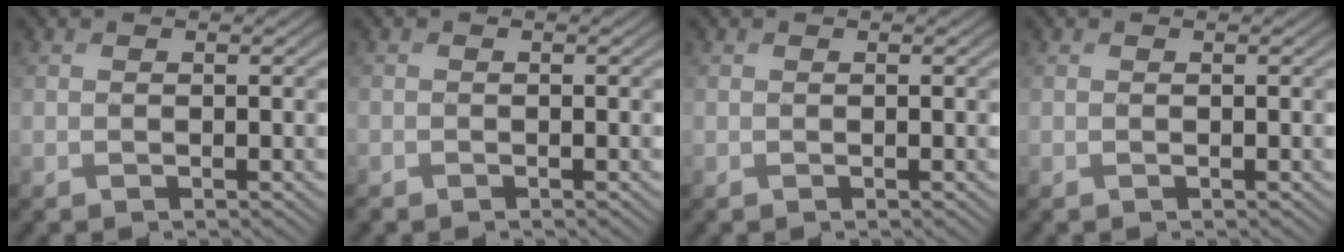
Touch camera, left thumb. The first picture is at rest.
{"total": 0.8, "force": [-0.7, 0.4, 0.0], "torque": [-0.002, -0.003, -0.015]}
{"total": 0.0}
{"total": 0.0}